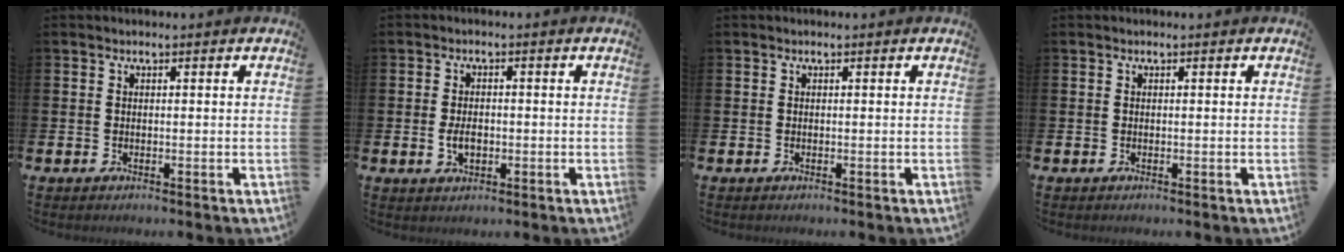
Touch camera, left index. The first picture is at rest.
{"total": 2.7, "force": [-0.4, 1.7, 2.1], "torque": [-0.030, 0.000, -0.010]}
{"total": 0.0}
{"total": 0.0}